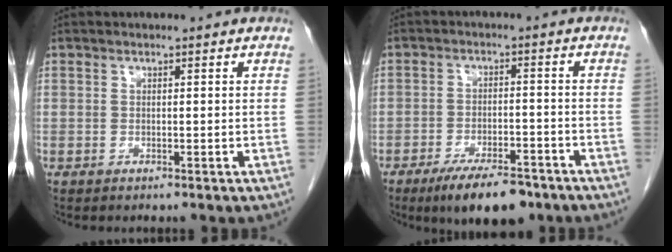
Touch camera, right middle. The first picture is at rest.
{"total": 9.5, "force": [-7.0, 3.1, 5.7], "torque": [-0.087, -0.007, -0.111]}